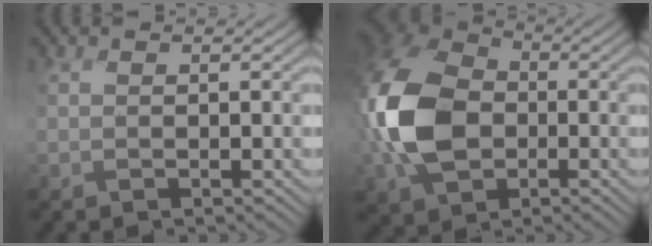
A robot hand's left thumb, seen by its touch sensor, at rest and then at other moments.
{"total": 15.2, "force": [-2.7, 10.9, 10.2], "torque": [-0.278, -0.011, -0.065]}